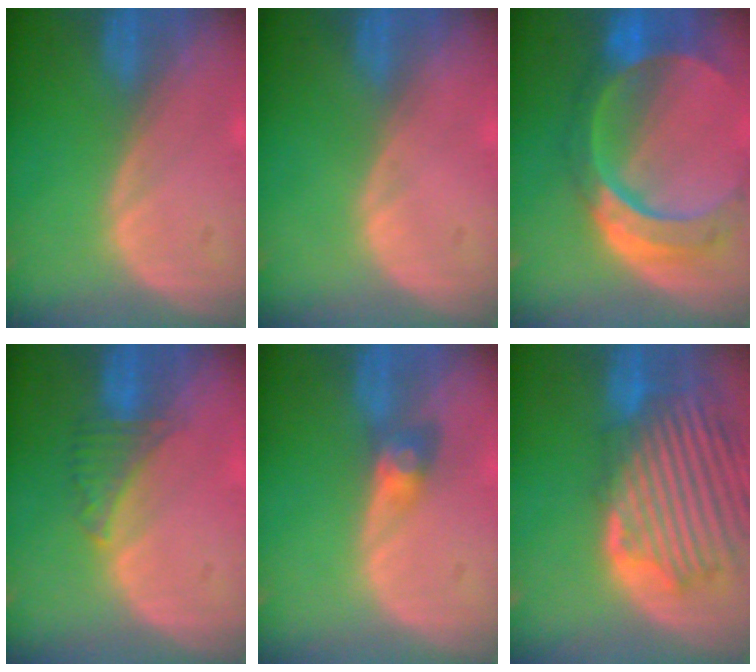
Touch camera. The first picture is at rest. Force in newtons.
{"total": 0.0}
{"total": 11.1, "press": 9.2, "slide": 6.1}
{"total": 3.3, "press": 3.2, "slide": 0.7}
{"total": 3.0, "press": 2.7, "slide": 1.4}
{"total": 13.4, "press": 11.6, "slide": 6.6}